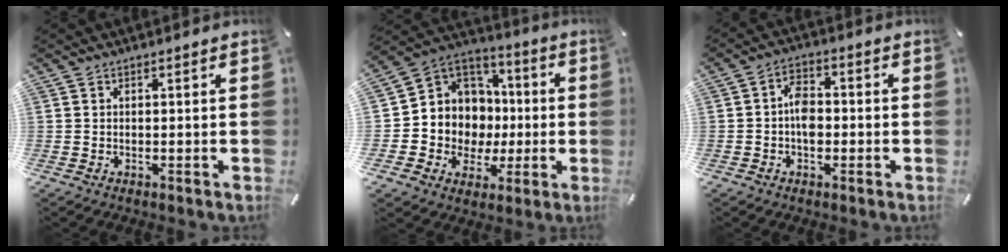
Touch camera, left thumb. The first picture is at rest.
{"total": 10.9, "force": [-0.2, 10.8, 0.8], "torque": [-0.026, -0.027, 0.014]}
{"total": 5.4, "force": [-1.0, 3.5, 4.0], "torque": [-0.076, 0.011, -0.018]}